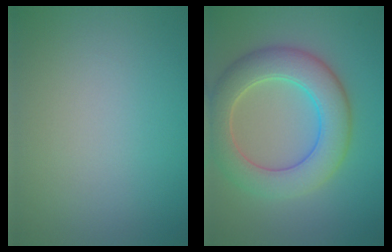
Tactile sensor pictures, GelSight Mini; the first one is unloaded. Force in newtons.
{"total": 7.1, "press": 7.1, "slide": 0.8}